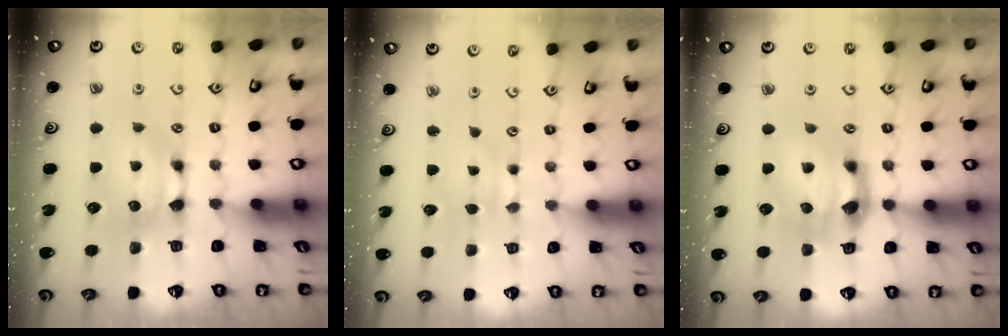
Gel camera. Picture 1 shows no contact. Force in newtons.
{"total": 2.8, "press": 2.7, "slide": 0.4}
{"total": 4.6, "press": 4.1, "slide": 2.1}